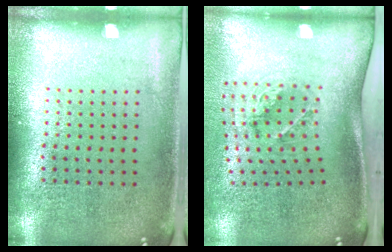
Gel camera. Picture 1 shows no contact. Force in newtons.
{"total": 2.0, "press": 1.3, "slide": 1.6}